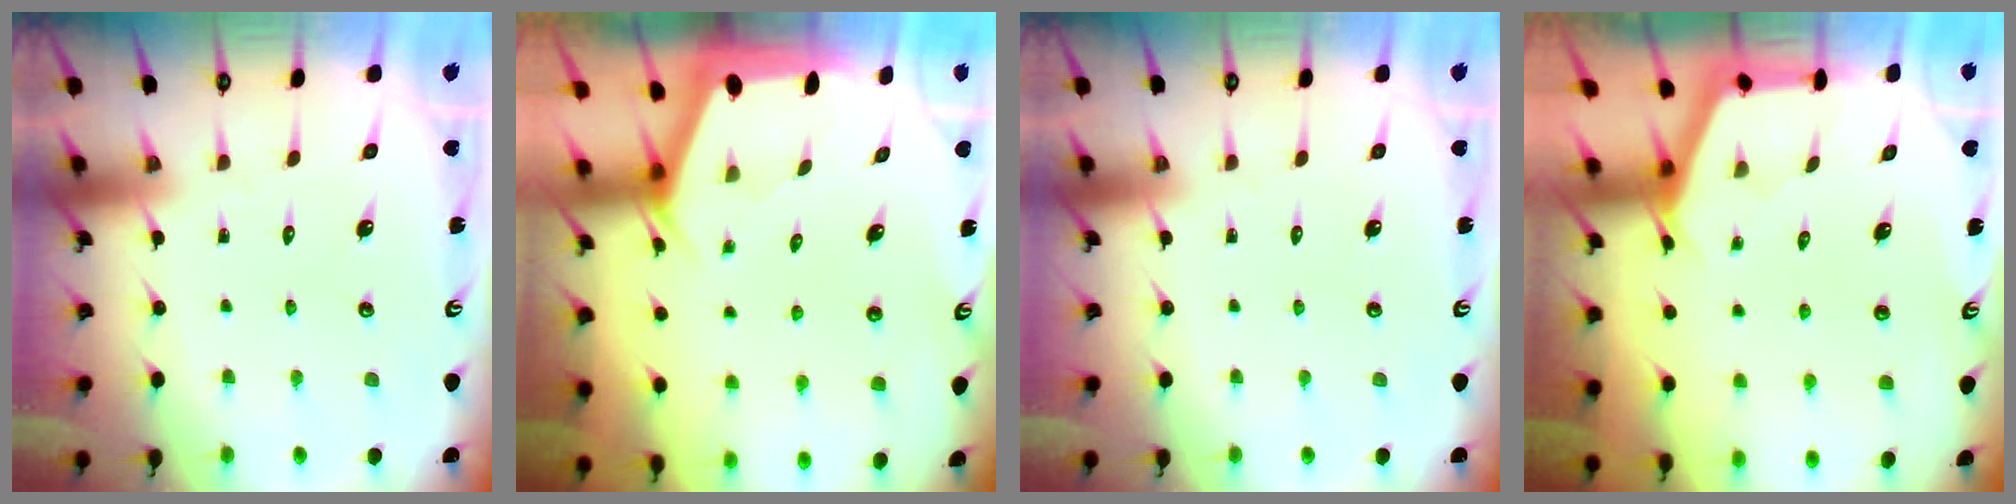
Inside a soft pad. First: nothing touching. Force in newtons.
{"total": 1.9, "press": 1.9, "slide": 0.3}
{"total": 0.0}
{"total": 2.7, "press": 2.7, "slide": 0.3}